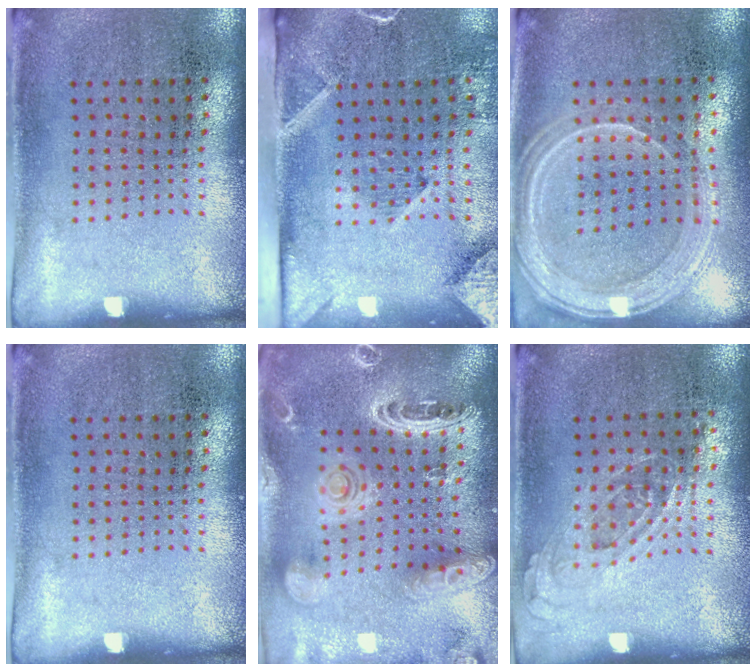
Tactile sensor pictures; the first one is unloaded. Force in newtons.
{"total": 2.9, "press": 2.1, "slide": 2.0}
{"total": 1.4, "press": 1.3, "slide": 0.2}
{"total": 0.0}
{"total": 3.0, "press": 2.5, "slide": 1.6}
{"total": 0.8, "press": 0.7, "slide": 0.4}